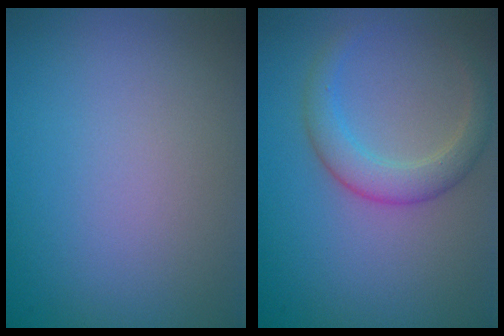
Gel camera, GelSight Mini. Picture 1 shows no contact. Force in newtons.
{"total": 3.2, "press": 3.2, "slide": 0.1}